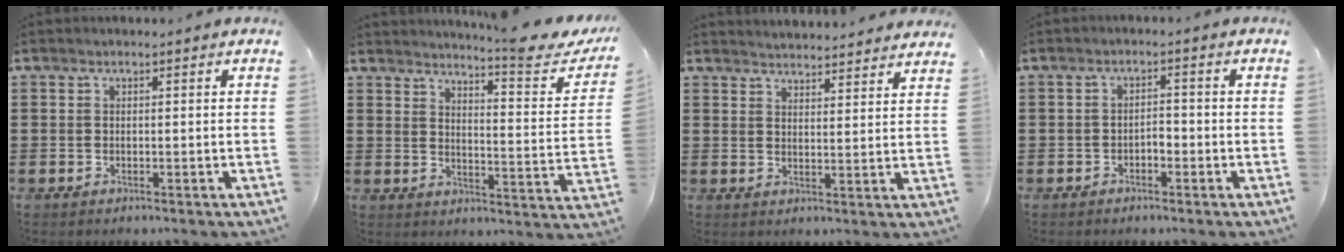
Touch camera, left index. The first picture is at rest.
{"total": 7.1, "force": [6.2, 0.3, 3.4], "torque": [-0.052, -0.044, 0.099]}
{"total": 3.4, "force": [3.4, -0.4, -0.3], "torque": [-0.006, -0.020, 0.061]}
{"total": 1.8, "force": [-1.2, 0.7, 1.1], "torque": [-0.026, 0.005, -0.027]}